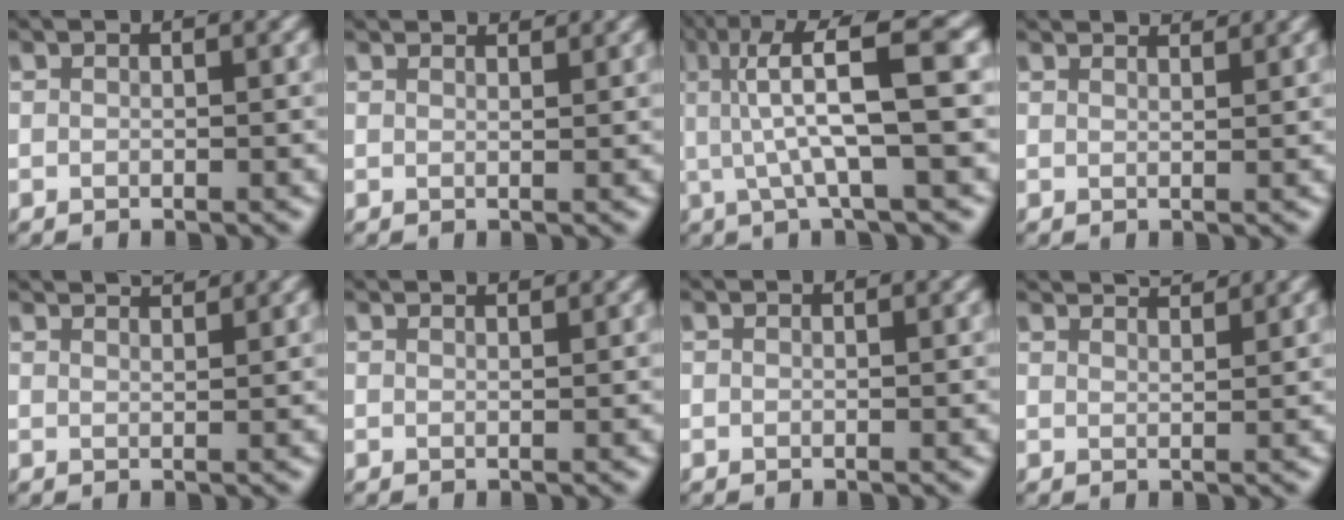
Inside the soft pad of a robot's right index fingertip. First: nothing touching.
{"total": 1.7, "force": [1.6, -0.3, 0.4], "torque": [0.010, -0.001, 0.027]}
{"total": 7.9, "force": [2.7, 1.3, 7.4], "torque": [-0.115, 0.021, 0.033]}
{"total": 2.1, "force": [2.0, -0.3, 0.4], "torque": [0.006, 0.000, 0.033]}
{"total": 2.6, "force": [2.5, -0.3, 0.7], "torque": [-0.002, 0.002, 0.041]}
{"total": 1.4, "force": [1.3, -0.3, 0.5], "torque": [0.007, 0.001, 0.022]}
{"total": 0.0}
{"total": 3.4, "force": [3.2, -0.2, 0.9], "torque": [-0.007, 0.002, 0.054]}